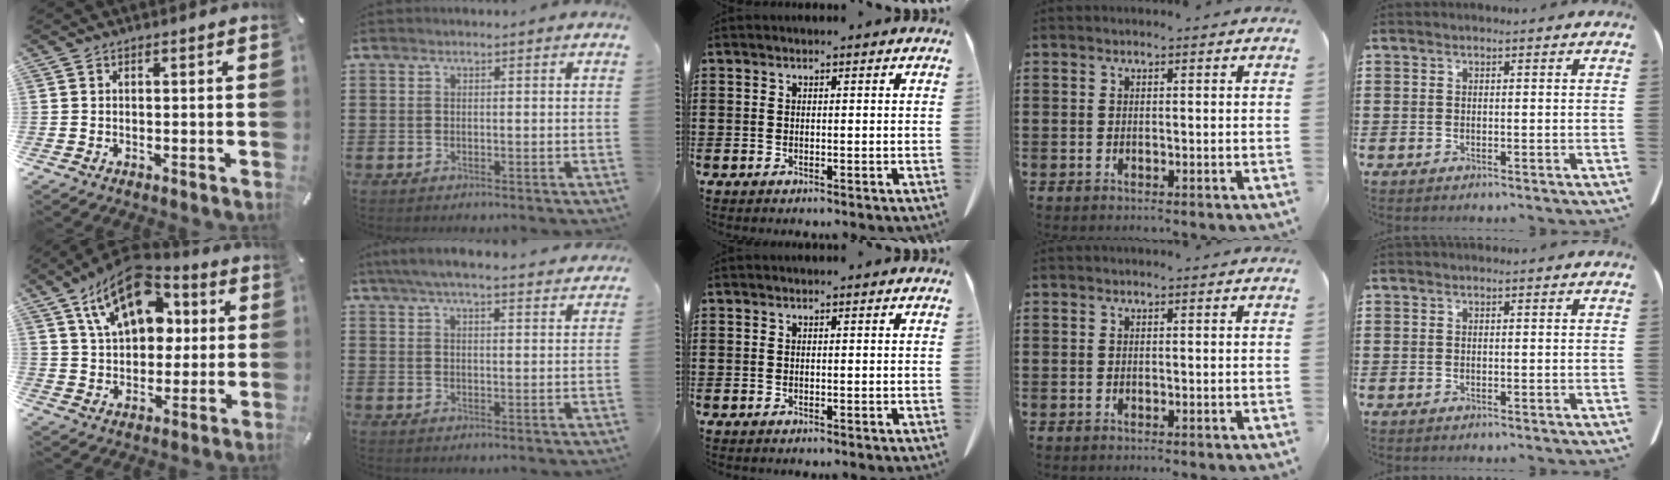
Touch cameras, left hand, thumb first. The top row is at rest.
{"thumb": {"total": 17.7, "force": [8.1, 11.1, 11.2], "torque": [-0.190, -0.025, 0.143]}, "index": {"total": 5.2, "force": [4.6, 0.4, 2.4], "torque": [-0.058, -0.010, 0.083]}}